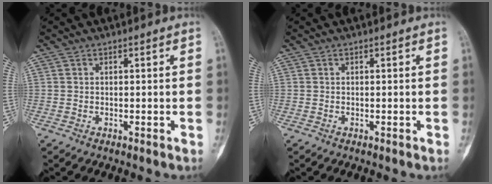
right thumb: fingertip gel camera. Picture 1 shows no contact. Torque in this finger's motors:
{"motor_torque": [0.00, 0.00, 0.07, 0.07, 0.00]}